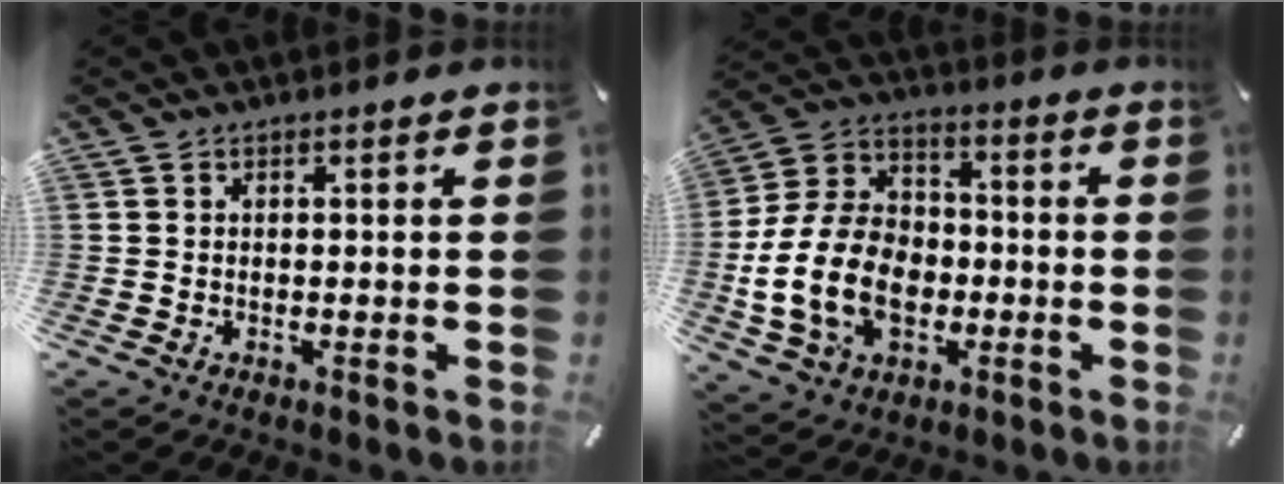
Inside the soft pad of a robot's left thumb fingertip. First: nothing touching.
{"total": 17.8, "force": [-4.2, 13.2, 11.1], "torque": [-0.249, 0.030, -0.072]}